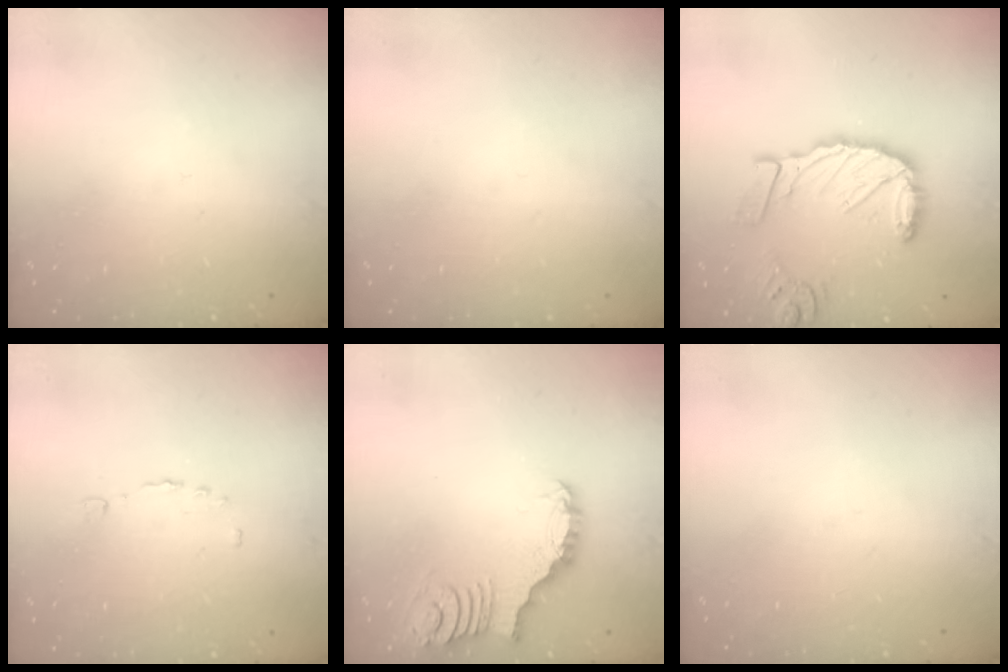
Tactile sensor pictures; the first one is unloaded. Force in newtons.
{"total": 0.0}
{"total": 14.2, "press": 14.2, "slide": 1.5}
{"total": 2.7, "press": 2.6, "slide": 0.8}
{"total": 3.0, "press": 3.0, "slide": 0.0}
{"total": 0.0}